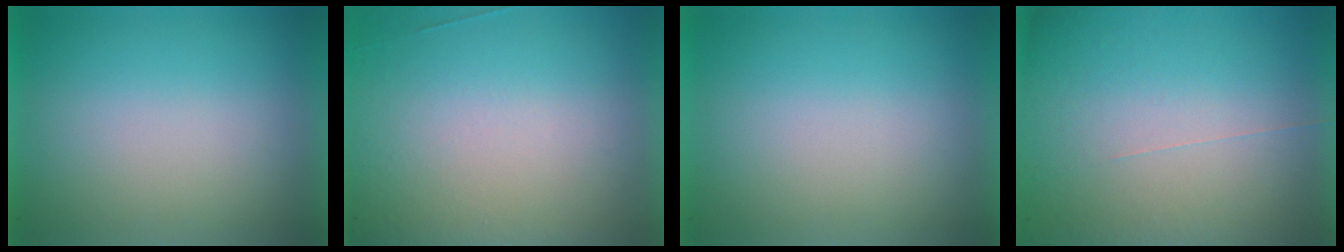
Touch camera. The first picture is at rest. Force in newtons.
{"total": 4.6}
{"total": 0.0}
{"total": 5.7}